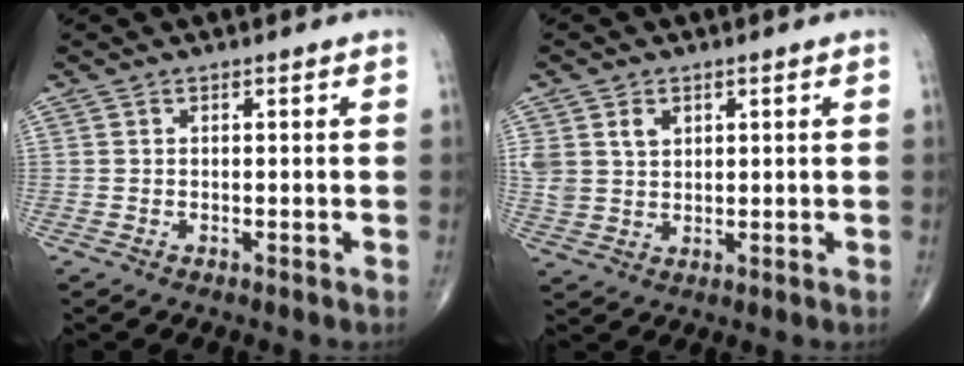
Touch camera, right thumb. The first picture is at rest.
{"total": 6.0, "force": [2.3, 4.5, 3.2], "torque": [-0.053, -0.005, 0.054]}